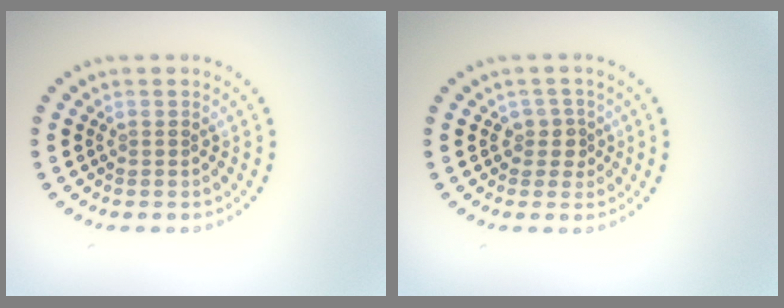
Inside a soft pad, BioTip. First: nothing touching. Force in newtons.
{"total": 1.8, "press": 1.4, "slide": 1.1}